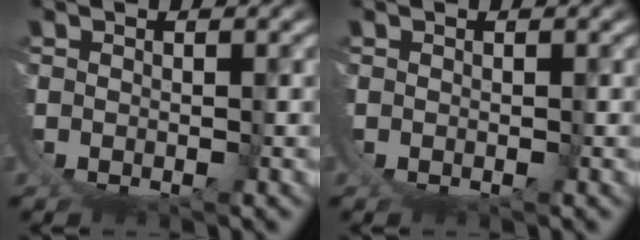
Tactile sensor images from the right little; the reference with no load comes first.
{"total": 0.0}